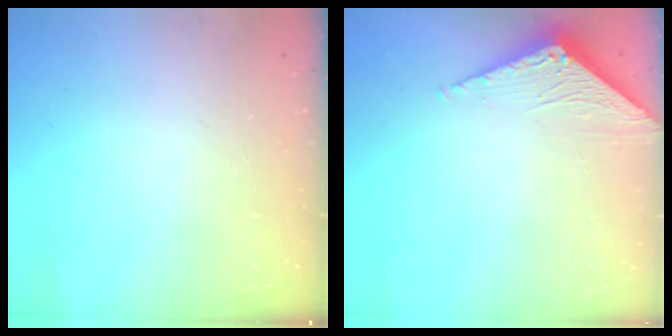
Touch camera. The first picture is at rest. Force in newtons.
{"total": 3.3, "press": 3.3, "slide": 0.2}